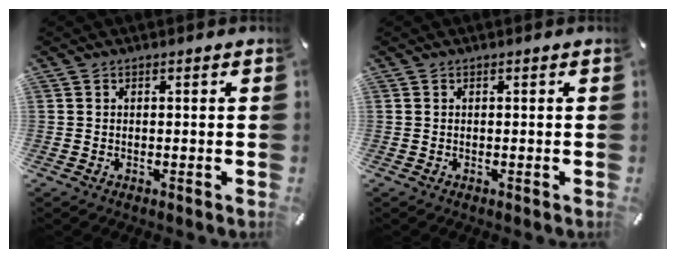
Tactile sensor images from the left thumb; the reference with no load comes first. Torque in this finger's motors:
{"motor_torque": [-0.02, -0.02, -0.05, 0.07, 0.00]}